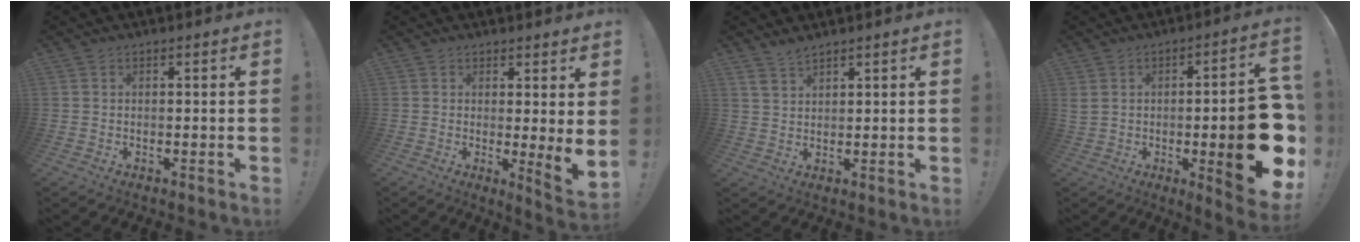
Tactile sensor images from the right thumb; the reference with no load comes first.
{"total": 4.4, "force": [0.9, -0.2, 4.3], "torque": [-0.043, -0.031, 0.016]}
{"total": 3.5, "force": [3.1, 0.8, 1.2], "torque": [-0.022, -0.020, 0.058]}
{"total": 18.2, "force": [-3.0, 4.0, 17.5], "torque": [-0.228, -0.002, -0.035]}